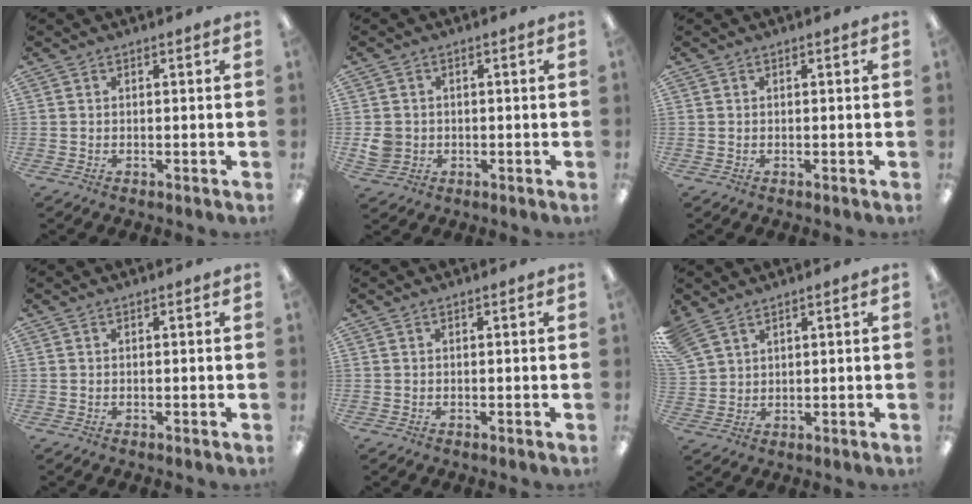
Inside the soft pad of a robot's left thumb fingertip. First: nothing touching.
{"total": 4.1, "force": [-0.3, 4.0, 1.2], "torque": [-0.015, 0.006, -0.003]}
{"total": 0.0}
{"total": 0.0}
{"total": 0.0}
{"total": 5.5, "force": [4.4, 2.8, 1.7], "torque": [-0.048, -0.013, 0.086]}